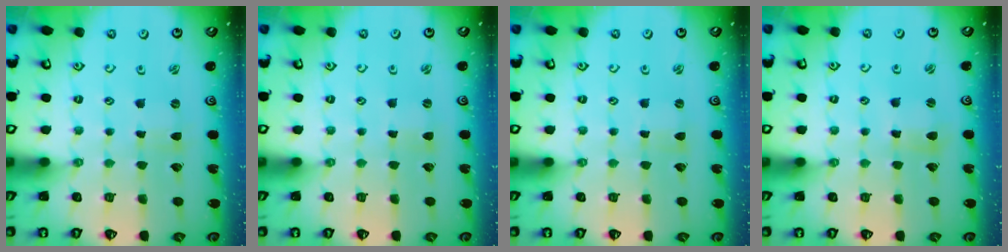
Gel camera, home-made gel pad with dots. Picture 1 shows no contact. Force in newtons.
{"total": 0.9, "press": 0.9, "slide": 0.1}
{"total": 0.0}
{"total": 2.9, "press": 2.9, "slide": 0.3}